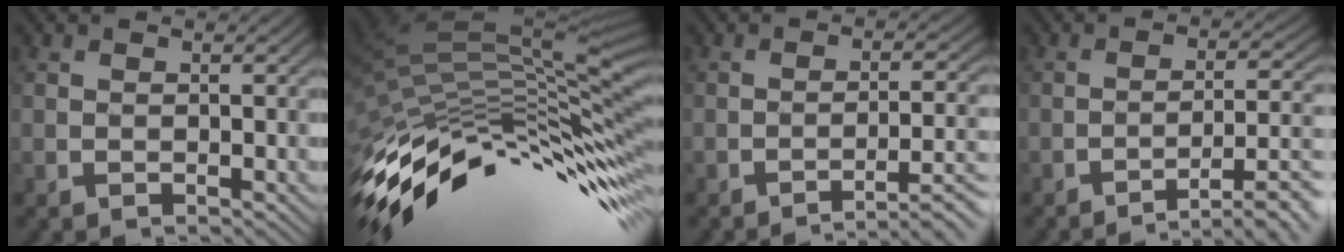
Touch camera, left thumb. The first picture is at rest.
{"total": 15.2, "force": [-6.3, 5.3, 12.8], "torque": [-0.273, 0.000, -0.103]}
{"total": 7.0, "force": [-4.0, 1.6, 5.5], "torque": [-0.080, 0.010, -0.052]}
{"total": 8.7, "force": [-5.2, 2.2, 6.7], "torque": [-0.098, 0.007, -0.071]}